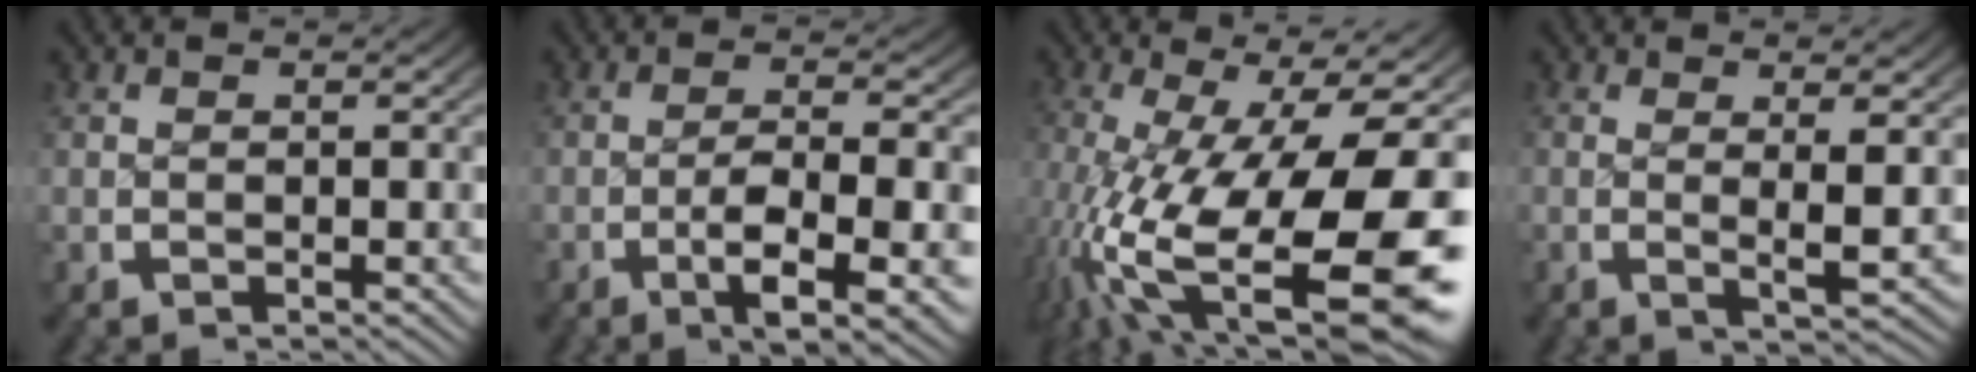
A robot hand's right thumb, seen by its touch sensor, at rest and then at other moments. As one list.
[{"total": 8.0, "force": [-2.8, 3.2, 6.8], "torque": [-0.121, -0.023, -0.031]}, {"total": 18.0, "force": [-4.0, 9.7, 14.6], "torque": [-0.276, -0.080, -0.008]}, {"total": 3.4, "force": [0.6, 0.1, 3.4], "torque": [-0.063, -0.007, 0.008]}]